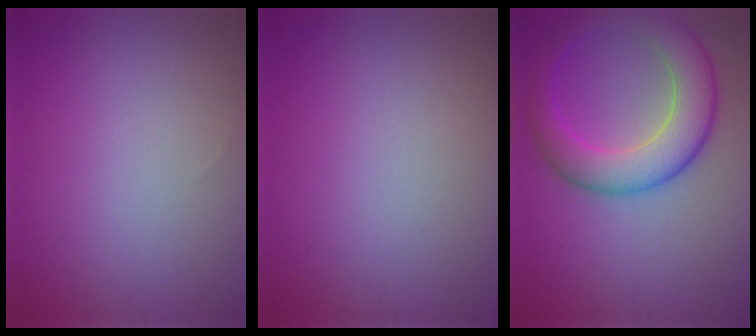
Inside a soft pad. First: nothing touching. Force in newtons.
{"total": 0.0}
{"total": 7.0, "press": 7.0, "slide": 0.1}